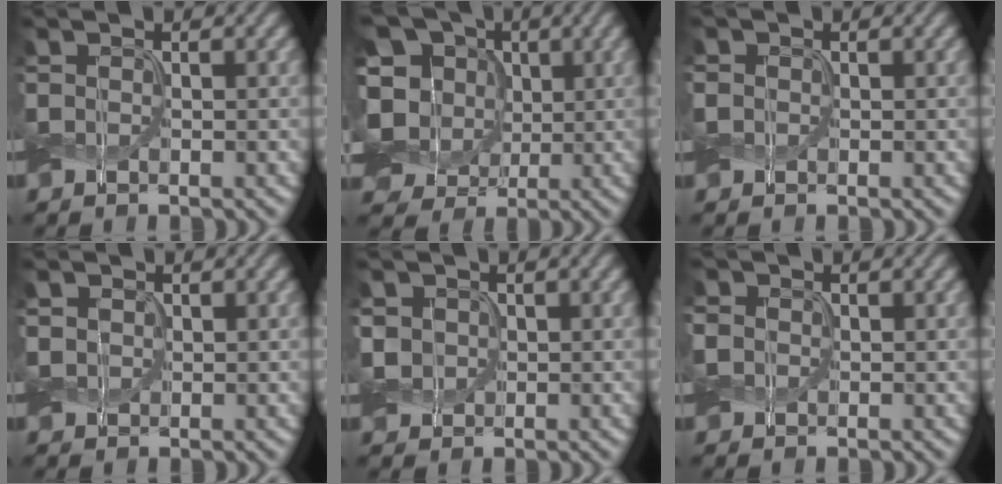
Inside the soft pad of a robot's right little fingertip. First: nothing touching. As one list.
[{"total": 14.9, "force": [1.0, 12.8, 7.4], "torque": [-0.204, 0.022, 0.002]}, {"total": 0.6, "force": [0.0, 0.6, 0.1], "torque": [-0.002, 0.000, -0.001]}, {"total": 1.5, "force": [0.5, 1.3, 0.6], "torque": [-0.021, 0.000, 0.005]}, {"total": 2.1, "force": [0.2, 2.0, 0.8], "torque": [-0.027, 0.001, -0.002]}, {"total": 2.2, "force": [0.6, 1.9, 0.9], "torque": [-0.034, 0.010, 0.003]}]